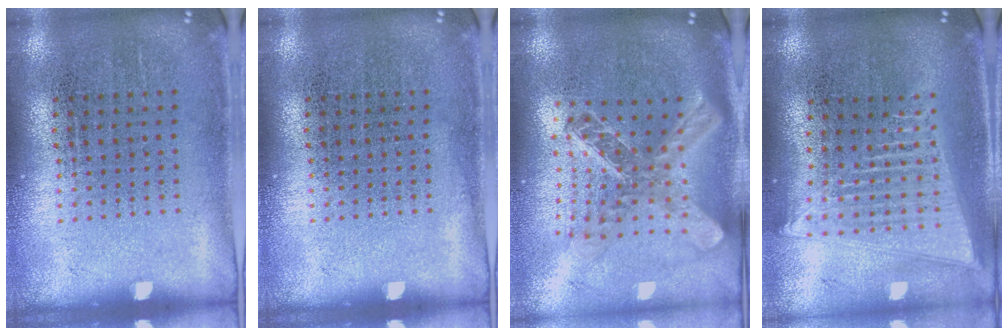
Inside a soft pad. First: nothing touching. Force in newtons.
{"total": 0.0}
{"total": 2.6, "press": 1.9, "slide": 1.7}
{"total": 2.1, "press": 1.8, "slide": 1.1}